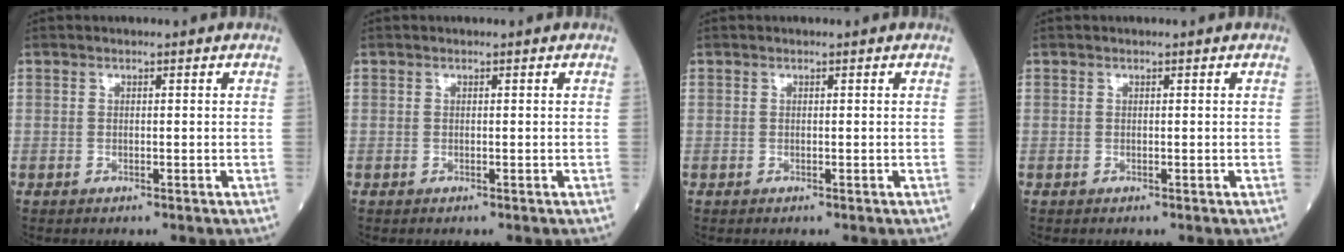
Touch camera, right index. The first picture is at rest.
{"total": 0.0}
{"total": 0.0}
{"total": 0.0}